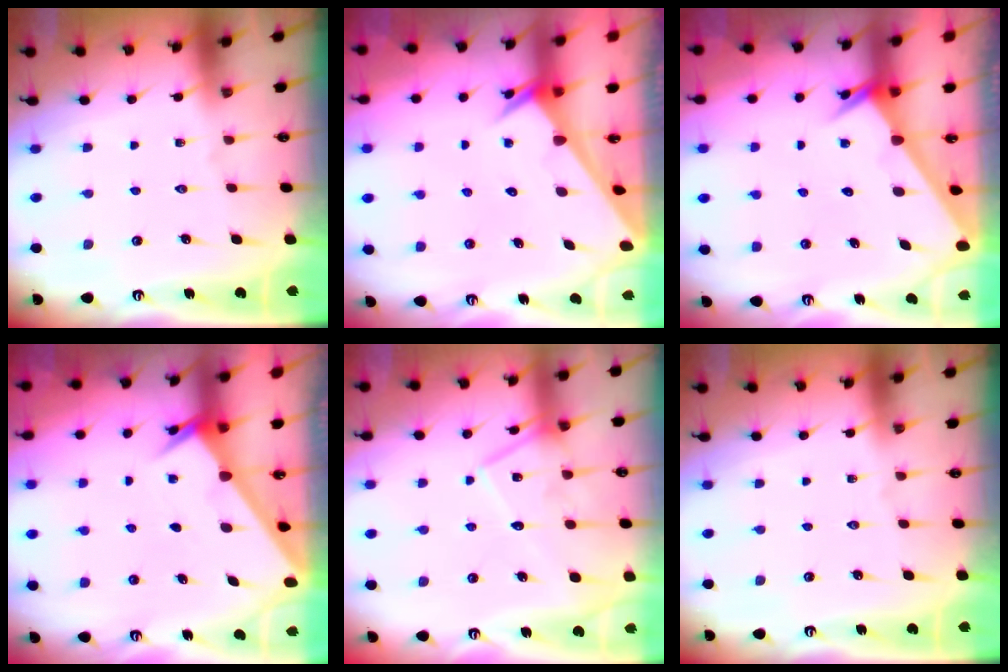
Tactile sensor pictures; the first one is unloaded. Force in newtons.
{"total": 2.4, "press": 2.4, "slide": 0.1}
{"total": 2.4, "press": 2.4, "slide": 0.1}
{"total": 2.0, "press": 2.0, "slide": 0.0}
{"total": 12.9, "press": 12.8, "slide": 0.9}
{"total": 0.0}